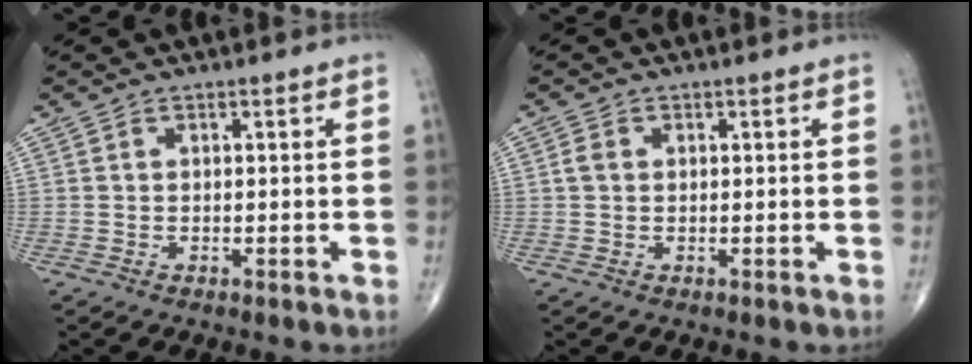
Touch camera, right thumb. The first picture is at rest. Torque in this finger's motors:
{"motor_torque": [-0.12, 0.08, 0.14, -0.05, 0.03]}